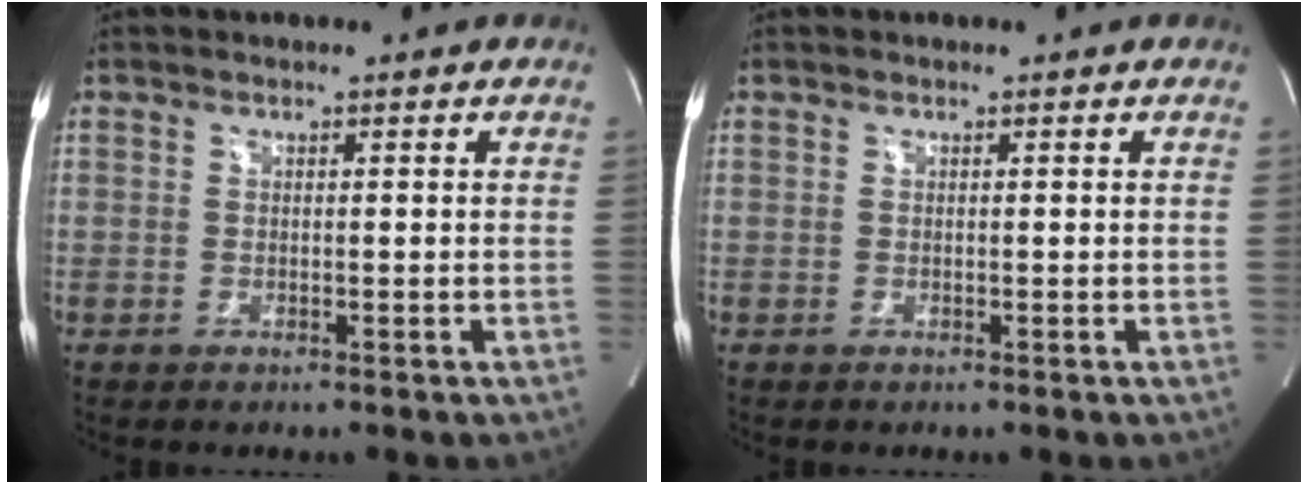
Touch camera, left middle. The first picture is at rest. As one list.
[{"total": 0.0}]